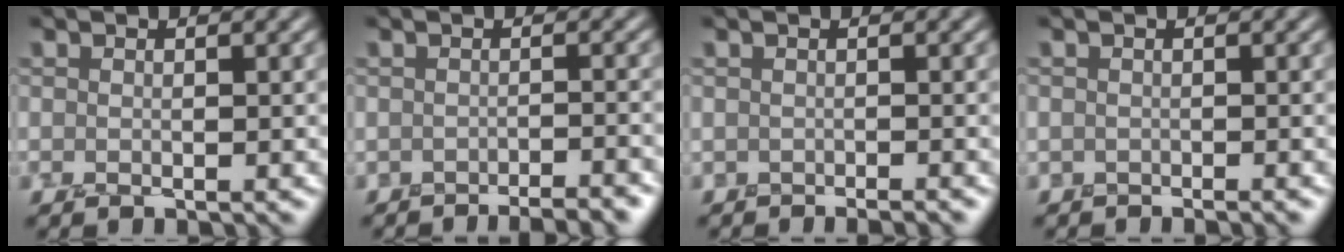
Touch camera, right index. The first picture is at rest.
{"total": 3.3, "force": [-3.0, 0.4, 1.2], "torque": [0.011, 0.012, -0.035]}
{"total": 0.7, "force": [-0.7, -0.1, 0.0], "torque": [0.021, 0.004, -0.005]}
{"total": 0.7, "force": [-0.4, -0.2, -0.5], "torque": [0.017, 0.003, -0.001]}